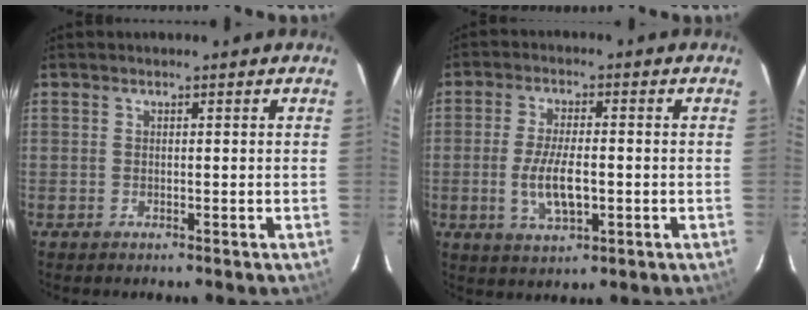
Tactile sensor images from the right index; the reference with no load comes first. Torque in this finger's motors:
{"motor_torque": [0.52, -0.20, 0.27, 0.11]}